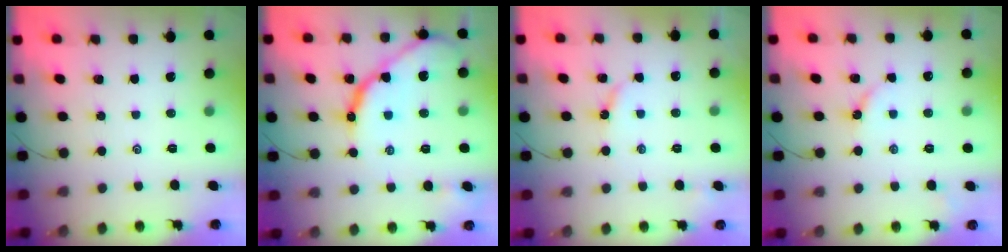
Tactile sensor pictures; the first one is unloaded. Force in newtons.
{"total": 14.2, "press": 14.2, "slide": 1.0}
{"total": 3.3, "press": 3.3, "slide": 0.3}
{"total": 3.5, "press": 3.4, "slide": 0.6}